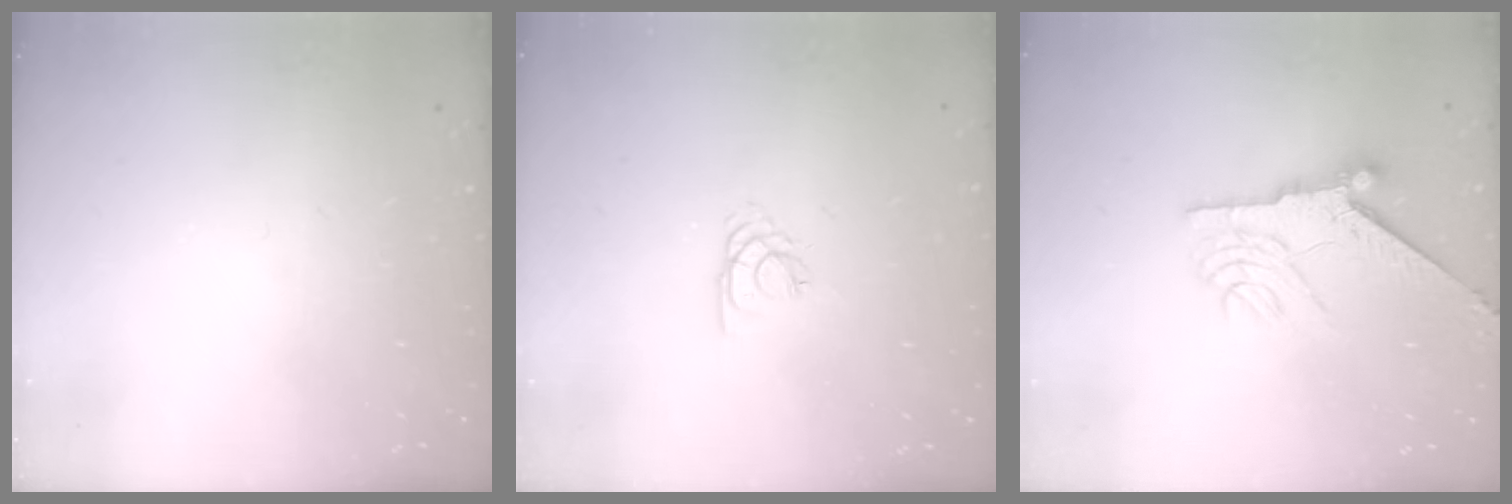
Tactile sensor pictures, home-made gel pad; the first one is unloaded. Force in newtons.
{"total": 1.4, "press": 1.3, "slide": 0.3}
{"total": 9.5, "press": 9.5, "slide": 0.6}